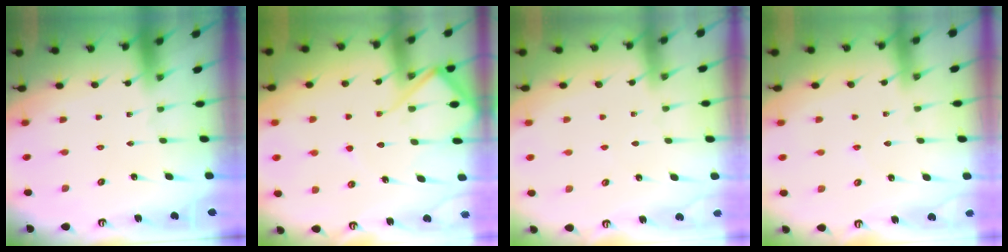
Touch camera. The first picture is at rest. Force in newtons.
{"total": 11.9, "press": 11.8, "slide": 1.1}
{"total": 3.9, "press": 3.9, "slide": 0.4}
{"total": 3.3, "press": 3.3, "slide": 0.5}